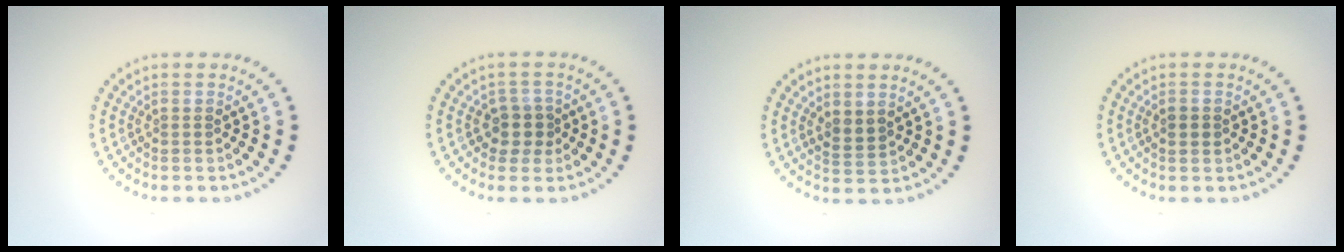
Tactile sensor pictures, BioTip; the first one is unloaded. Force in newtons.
{"total": 2.2, "press": 1.9, "slide": 1.2}
{"total": 1.5, "press": 1.3, "slide": 0.8}
{"total": 1.0, "press": 1.0, "slide": 0.0}